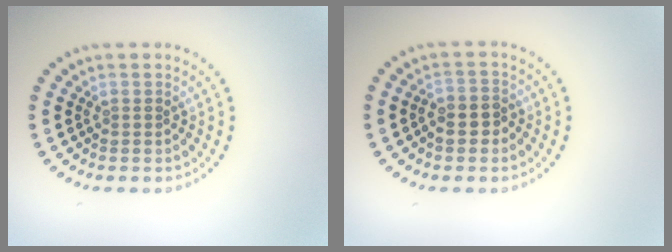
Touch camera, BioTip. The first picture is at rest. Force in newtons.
{"total": 2.4, "press": 2.2, "slide": 1.0}